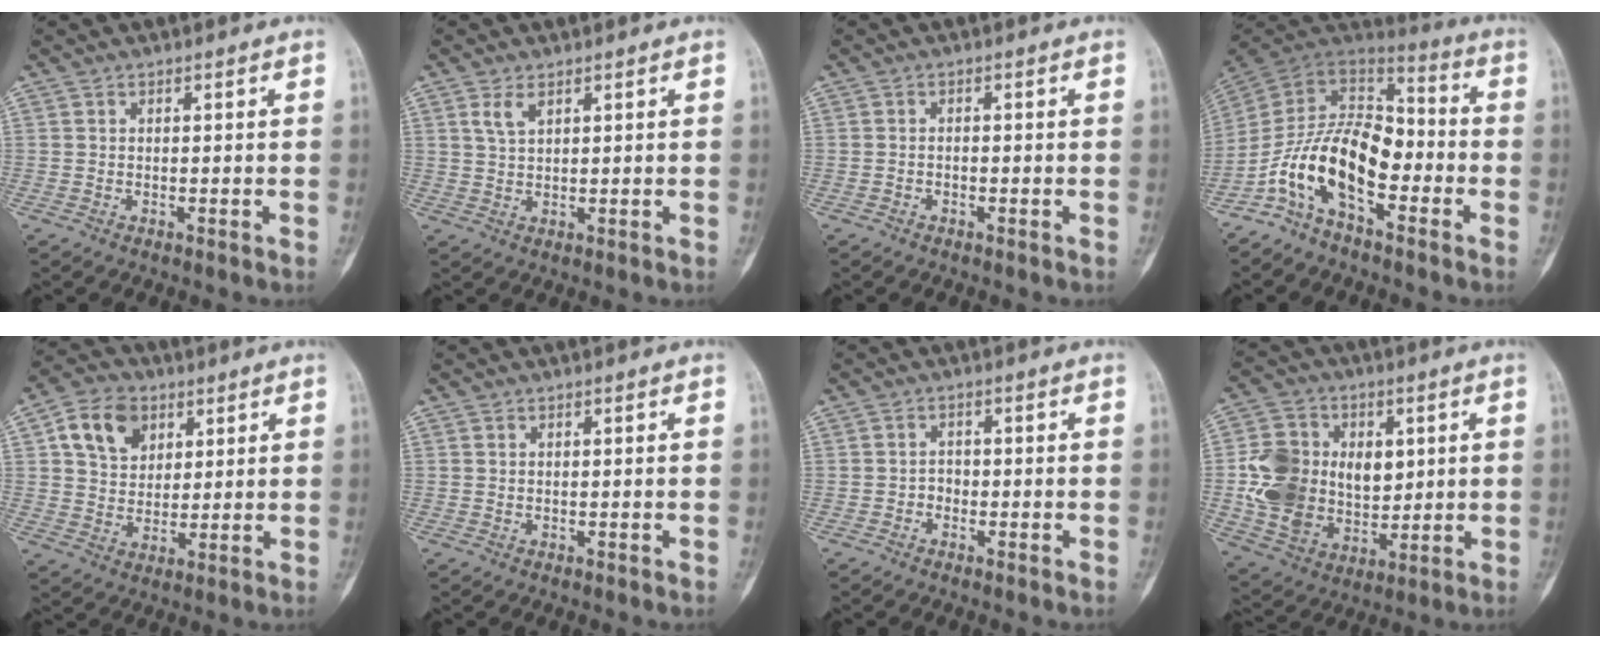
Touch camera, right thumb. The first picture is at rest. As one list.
[{"total": 3.0, "force": [1.6, 1.4, 2.1], "torque": [-0.042, -0.002, 0.038]}, {"total": 0.7, "force": [-0.5, 0.5, 0.3], "torque": [-0.003, 0.004, -0.011]}, {"total": 16.3, "force": [-6.0, 8.8, 12.3], "torque": [-0.204, 0.076, -0.120]}, {"total": 10.7, "force": [4.3, 8.0, 5.6], "torque": [-0.071, -0.009, 0.076]}, {"total": 0.0}, {"total": 1.6, "force": [-0.8, 1.3, 0.6], "torque": [0.004, 0.008, -0.019]}, {"total": 17.2, "force": [1.8, 13.5, 10.6], "torque": [-0.156, 0.000, 0.047]}]